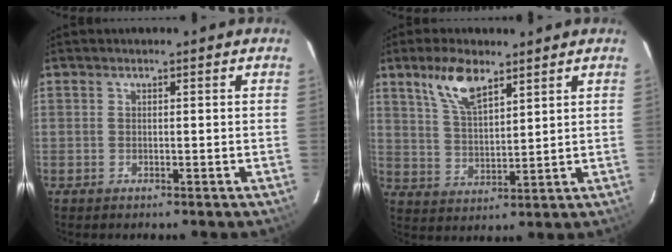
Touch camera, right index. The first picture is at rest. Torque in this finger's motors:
{"motor_torque": [-0.20, 0.16, 0.00, 0.02]}